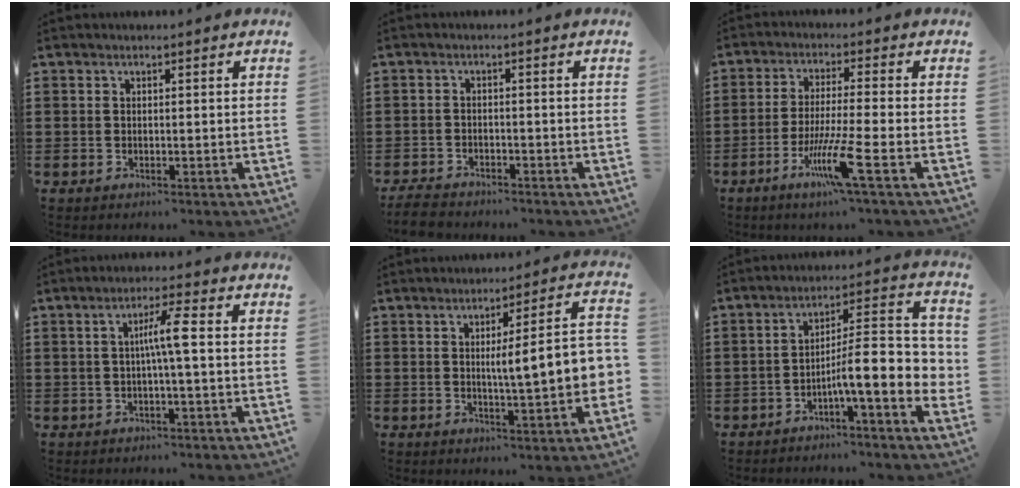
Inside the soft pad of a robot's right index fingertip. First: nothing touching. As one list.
[{"total": 3.2, "force": [-3.1, 0.6, 0.5], "torque": [-0.019, 0.000, -0.067]}, {"total": 8.4, "force": [-4.1, -0.3, 7.3], "torque": [-0.146, -0.018, -0.077]}, {"total": 4.5, "force": [-0.1, -0.1, 4.5], "torque": [-0.086, 0.000, -0.008]}, {"total": 8.7, "force": [0.0, 1.0, 8.6], "torque": [-0.129, -0.012, -0.010]}, {"total": 10.5, "force": [-3.0, 2.1, 9.8], "torque": [-0.154, -0.024, -0.058]}]